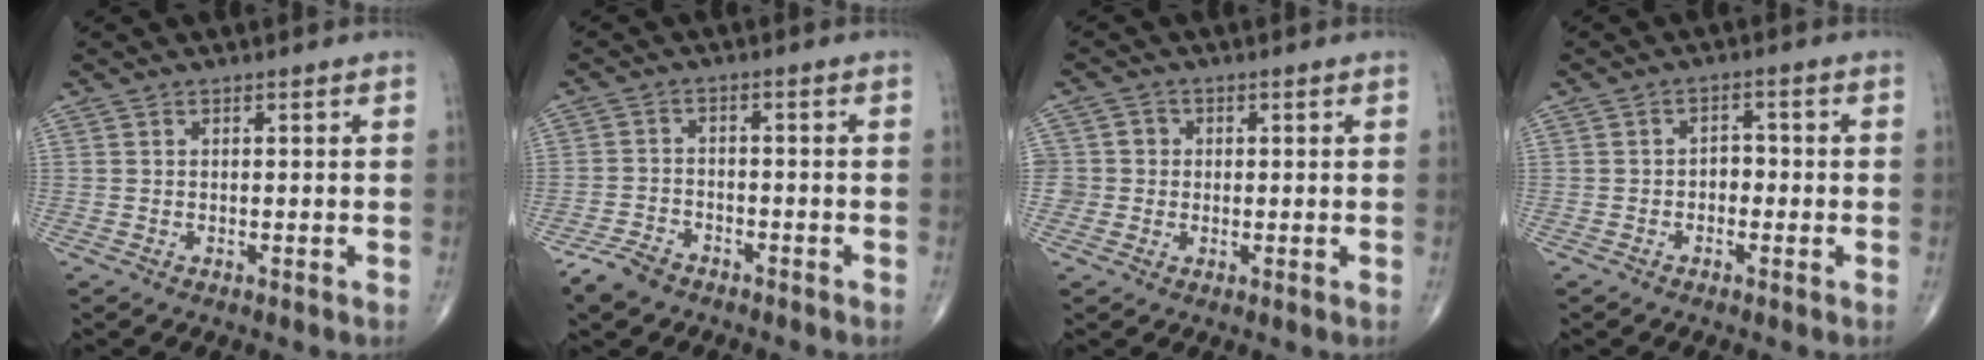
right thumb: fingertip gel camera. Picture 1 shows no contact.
{"total": 5.2, "force": [-3.9, 2.8, 1.9], "torque": [-0.042, 0.011, -0.074]}
{"total": 3.7, "force": [-0.1, 3.7, 0.2], "torque": [0.027, 0.010, -0.005]}
{"total": 2.6, "force": [-0.9, 1.9, 1.6], "torque": [-0.008, 0.014, -0.022]}